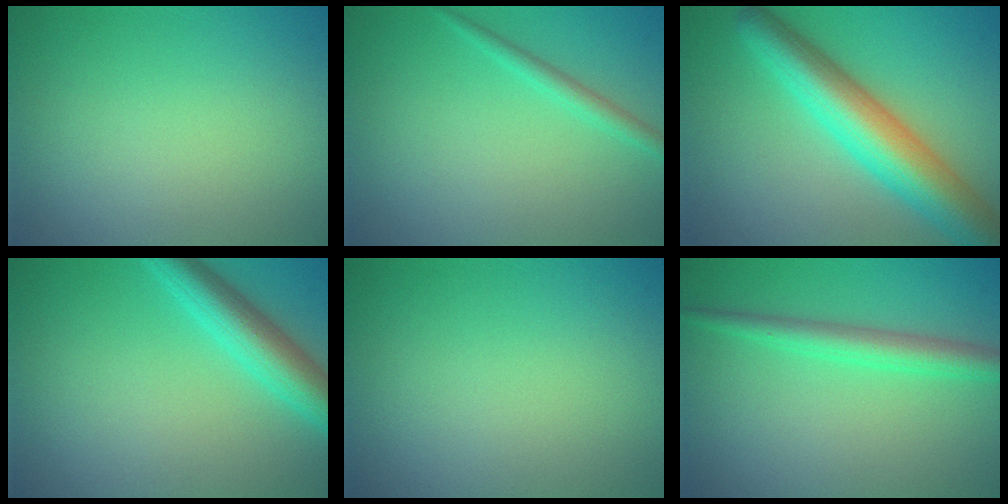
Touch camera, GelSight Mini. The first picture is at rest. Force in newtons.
{"total": 1.5, "press": 1.5, "slide": 0.1}
{"total": 8.0, "press": 8.0, "slide": 0.1}
{"total": 4.8, "press": 4.8, "slide": 0.1}
{"total": 0.0}
{"total": 3.0, "press": 3.0, "slide": 0.1}